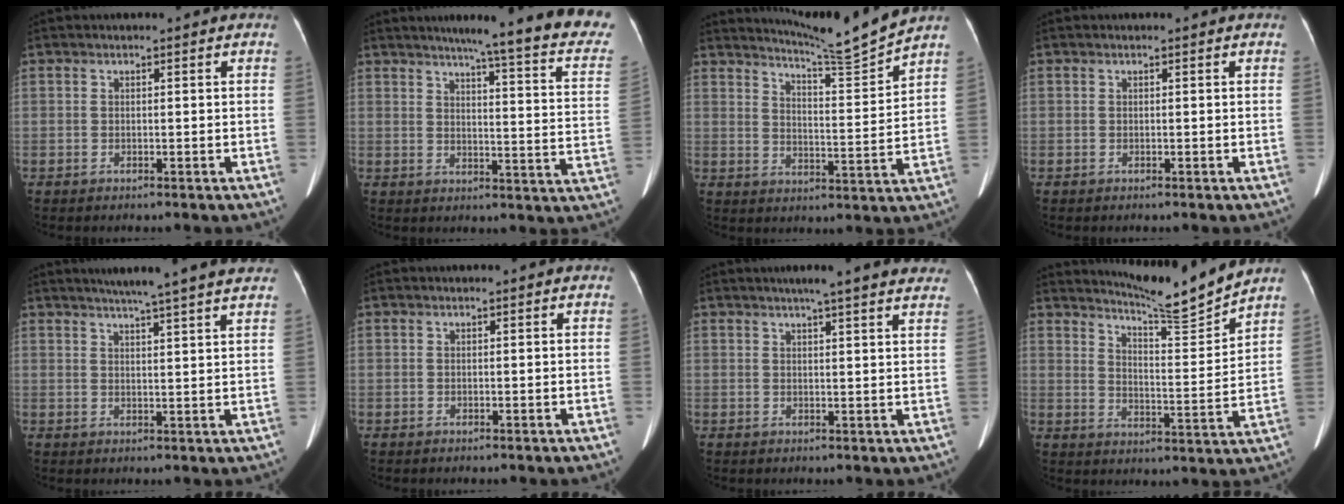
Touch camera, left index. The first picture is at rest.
{"total": 22.0, "force": [18.7, 0.3, 11.6], "torque": [-0.143, -0.066, 0.210]}
{"total": 9.4, "force": [8.9, -2.7, 1.2], "torque": [-0.039, -0.051, 0.145]}
{"total": 0.0}
{"total": 12.1, "force": [10.2, -0.5, 6.4], "torque": [-0.093, 0.017, 0.118]}
{"total": 0.0}
{"total": 12.4, "force": [10.5, 0.7, 6.6], "torque": [-0.085, 0.016, 0.114]}
{"total": 9.8, "force": [9.5, -1.9, 1.6], "torque": [-0.039, -0.043, 0.151]}